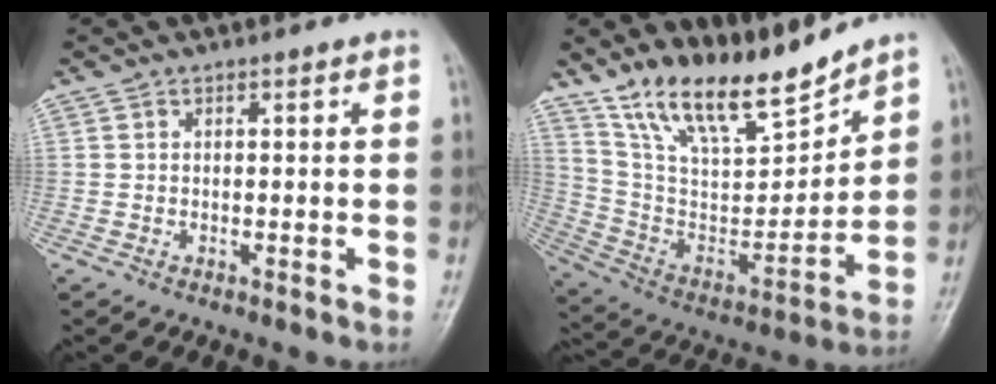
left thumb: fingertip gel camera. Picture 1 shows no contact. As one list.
[{"total": 18.4, "force": [15.0, 5.4, 9.2], "torque": [-0.118, -0.089, 0.280]}]